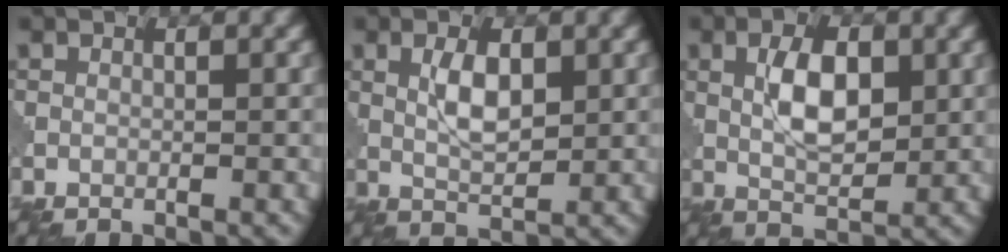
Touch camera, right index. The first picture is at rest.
{"total": 3.1, "force": [1.3, 1.3, 2.6], "torque": [-0.055, 0.001, 0.029]}
{"total": 4.6, "force": [1.3, 2.2, 3.8], "torque": [-0.077, 0.002, 0.028]}